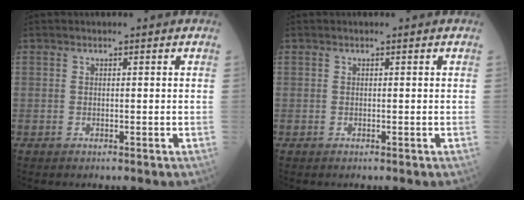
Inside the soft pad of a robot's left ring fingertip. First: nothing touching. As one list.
[{"total": 0.0}]